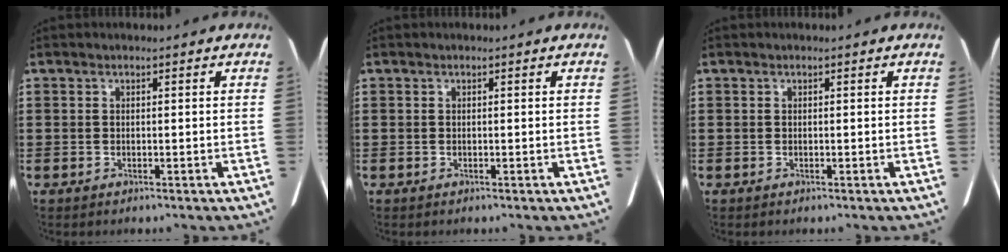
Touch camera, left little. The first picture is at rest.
{"total": 0.0}
{"total": 0.0}